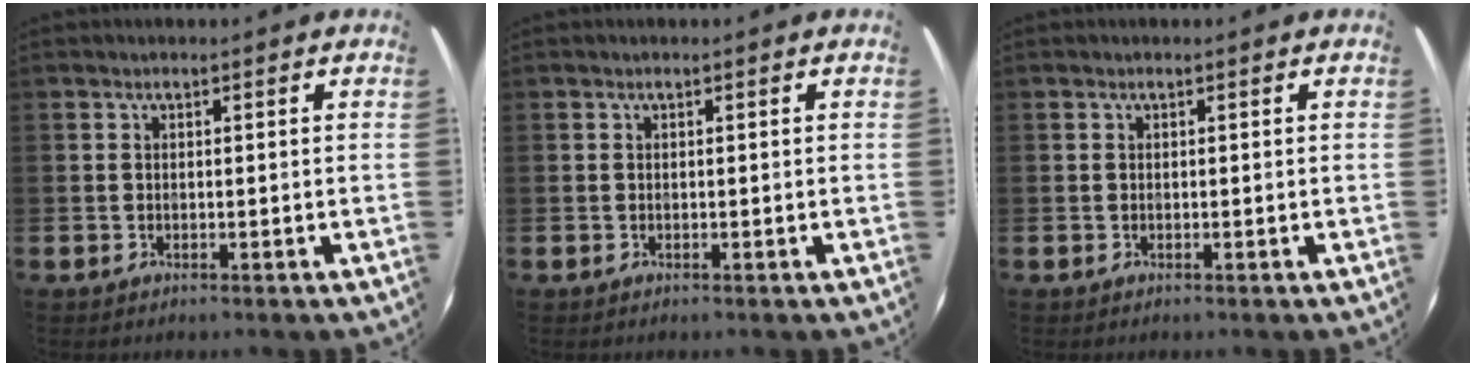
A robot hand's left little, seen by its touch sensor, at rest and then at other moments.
{"total": 0.0}
{"total": 0.0}